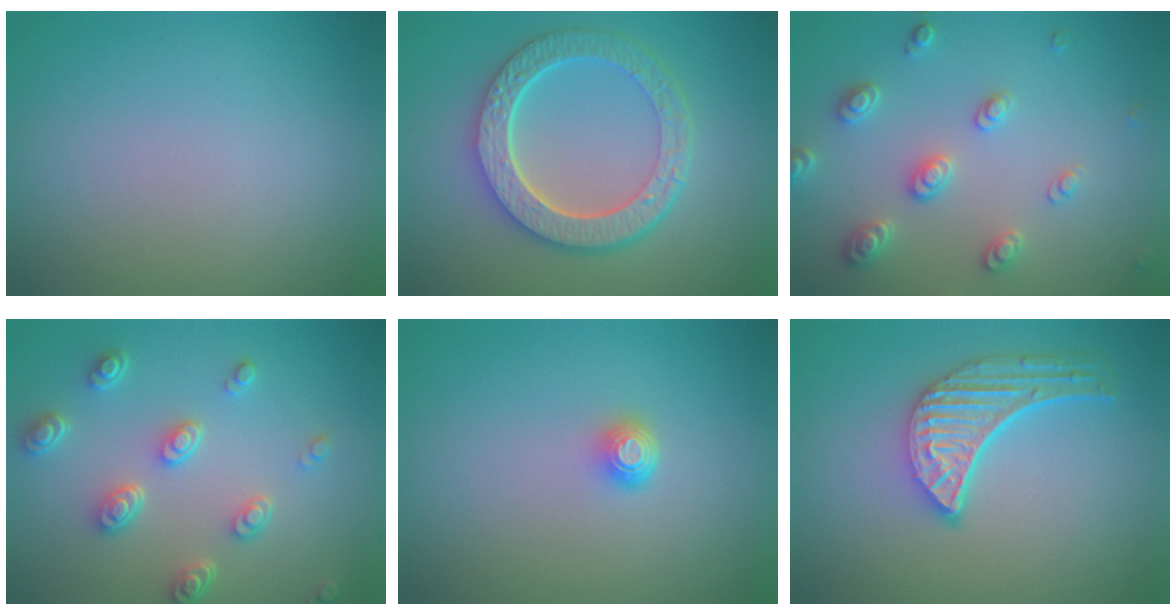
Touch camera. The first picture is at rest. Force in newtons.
{"total": 7.0, "press": 5.3, "slide": 4.5}
{"total": 3.2, "press": 3.0, "slide": 0.9}
{"total": 4.3, "press": 3.3, "slide": 2.8}
{"total": 1.5, "press": 1.1, "slide": 1.1}
{"total": 5.1, "press": 3.9, "slide": 3.2}